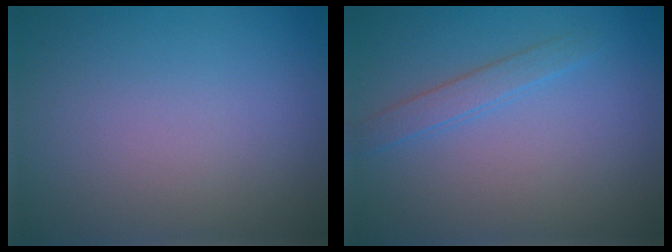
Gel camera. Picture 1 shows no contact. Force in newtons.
{"total": 1.7, "press": 1.7, "slide": 0.1}